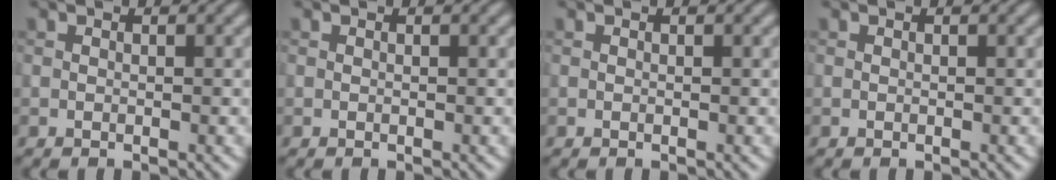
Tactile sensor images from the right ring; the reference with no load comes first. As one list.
[{"total": 0.0}, {"total": 0.0}, {"total": 0.0}]